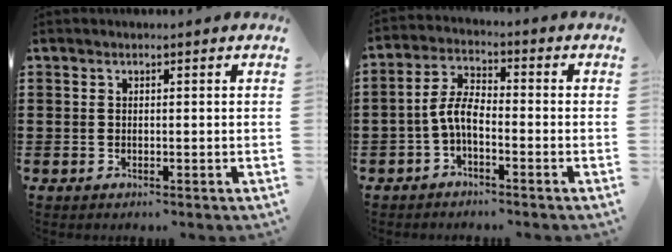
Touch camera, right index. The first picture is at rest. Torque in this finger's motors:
{"motor_torque": [0.82, -0.72, 0.44, 0.15]}